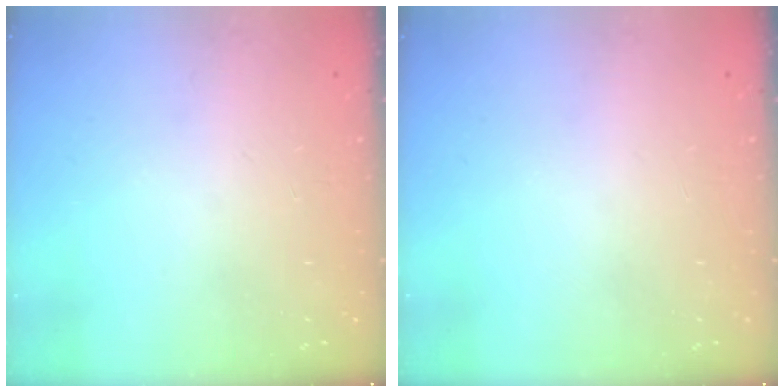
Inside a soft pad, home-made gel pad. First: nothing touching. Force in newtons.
{"total": 0.0}